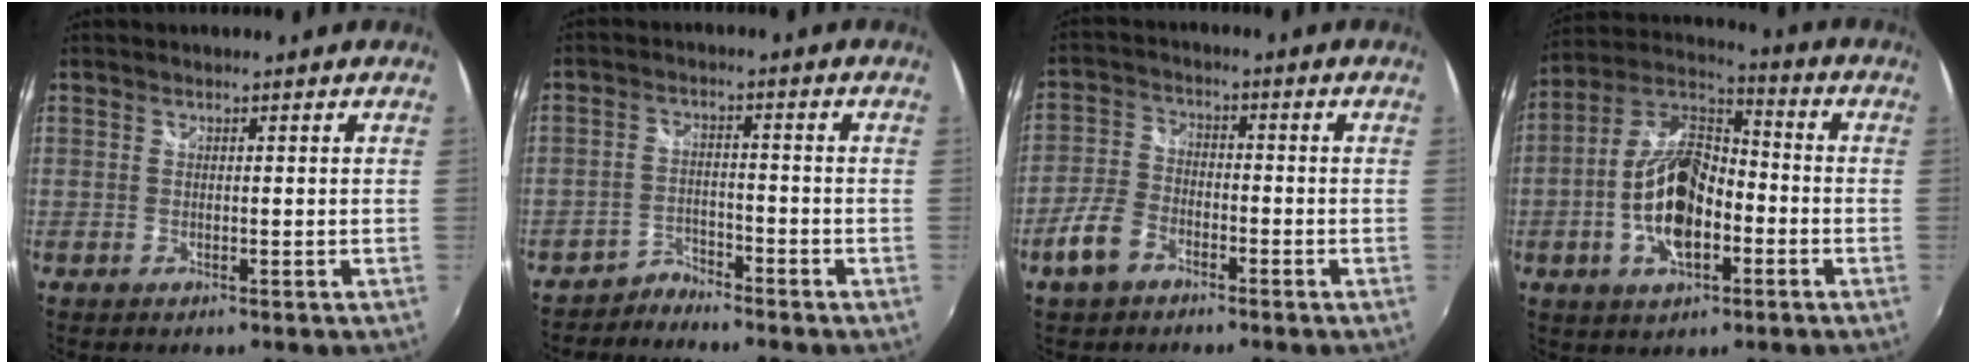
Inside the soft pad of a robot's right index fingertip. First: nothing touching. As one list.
[{"total": 3.6, "force": [-3.4, 1.0, -0.3], "torque": [0.004, 0.008, -0.062]}, {"total": 7.2, "force": [-4.4, 4.3, 3.8], "torque": [-0.088, 0.007, -0.086]}, {"total": 14.2, "force": [-4.0, 7.3, 11.5], "torque": [-0.234, 0.012, -0.073]}]